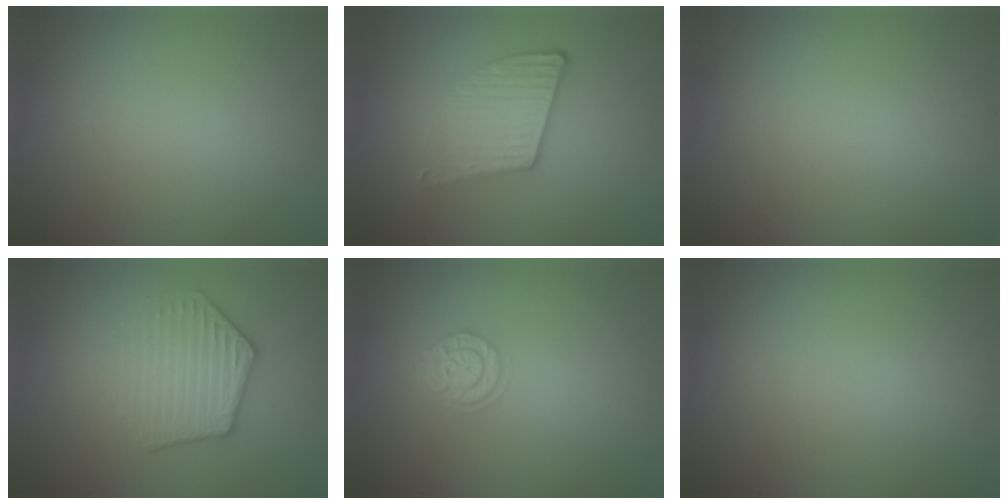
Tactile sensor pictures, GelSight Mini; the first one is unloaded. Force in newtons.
{"total": 3.7, "press": 3.2, "slide": 2.0}
{"total": 0.0}
{"total": 4.1, "press": 3.4, "slide": 2.3}
{"total": 2.4, "press": 2.0, "slide": 1.3}
{"total": 0.0}